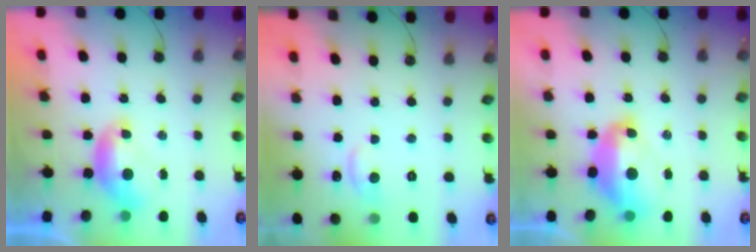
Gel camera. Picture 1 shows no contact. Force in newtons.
{"total": 1.4, "press": 1.0, "slide": 1.0}
{"total": 6.6, "press": 6.5, "slide": 1.1}